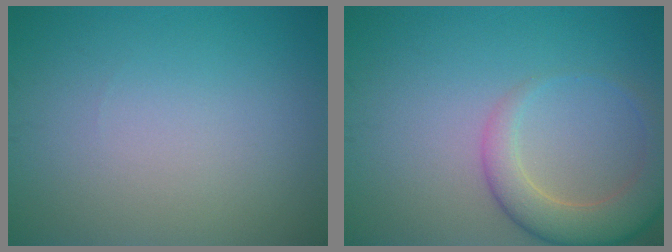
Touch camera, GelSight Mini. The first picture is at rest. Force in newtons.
{"total": 4.8, "press": 4.8, "slide": 0.4}